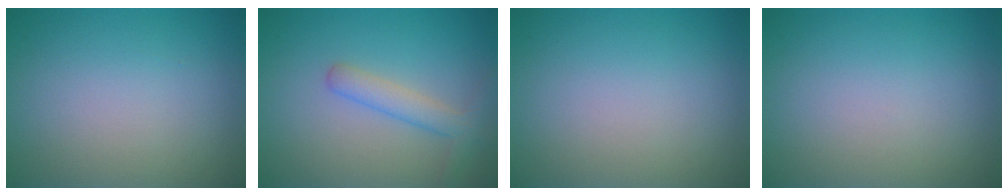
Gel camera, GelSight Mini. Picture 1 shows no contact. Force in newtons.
{"total": 2.6, "press": 2.6, "slide": 0.1}
{"total": 0.0}
{"total": 0.0}